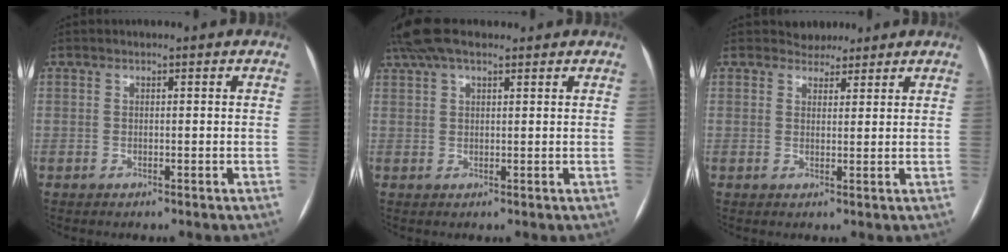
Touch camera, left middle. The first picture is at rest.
{"total": 7.5, "force": [5.8, 2.5, 4.2], "torque": [-0.085, 0.043, 0.108]}
{"total": 2.7, "force": [2.3, 1.4, -0.1], "torque": [0.004, 0.006, 0.034]}